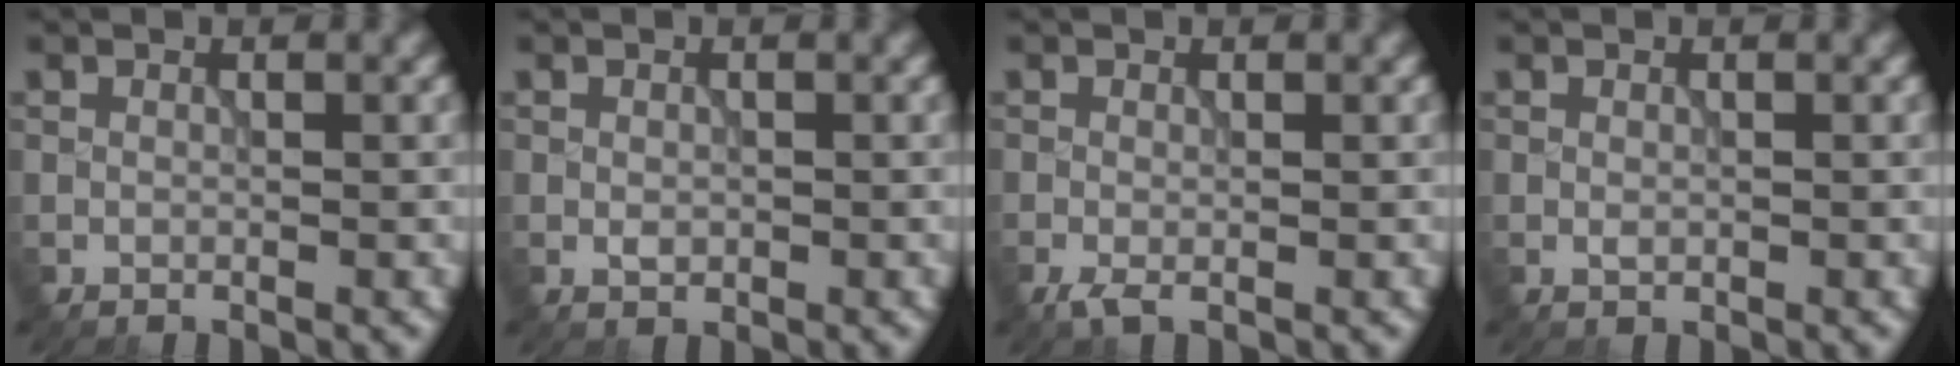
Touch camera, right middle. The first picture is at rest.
{"total": 0.9, "force": [-0.2, 0.7, 0.6], "torque": [-0.010, -0.002, -0.003]}
{"total": 1.2, "force": [-0.6, 0.4, 1.0], "torque": [-0.025, -0.006, -0.014]}
{"total": 0.6, "force": [-0.1, 0.4, 0.4], "torque": [-0.007, -0.002, 0.000]}